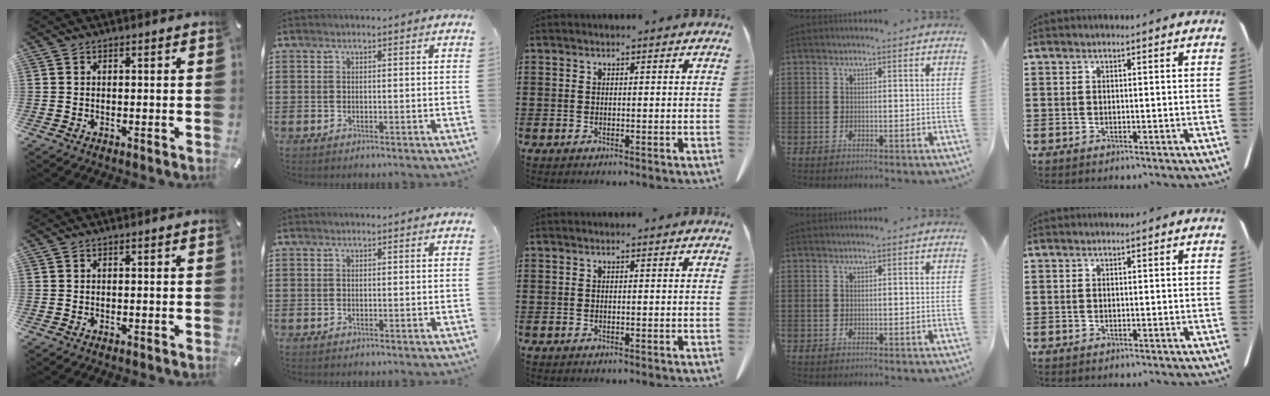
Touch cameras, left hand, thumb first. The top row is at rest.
{}